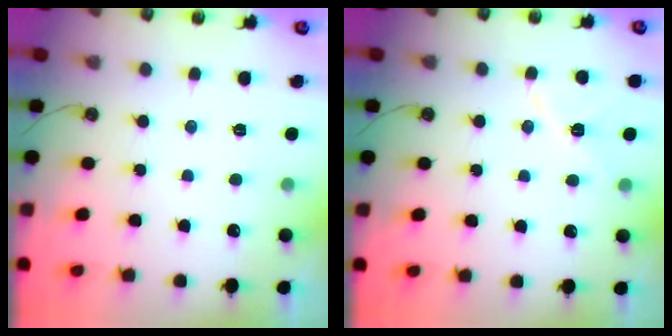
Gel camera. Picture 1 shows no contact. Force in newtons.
{"total": 8.6, "press": 8.4, "slide": 1.6}